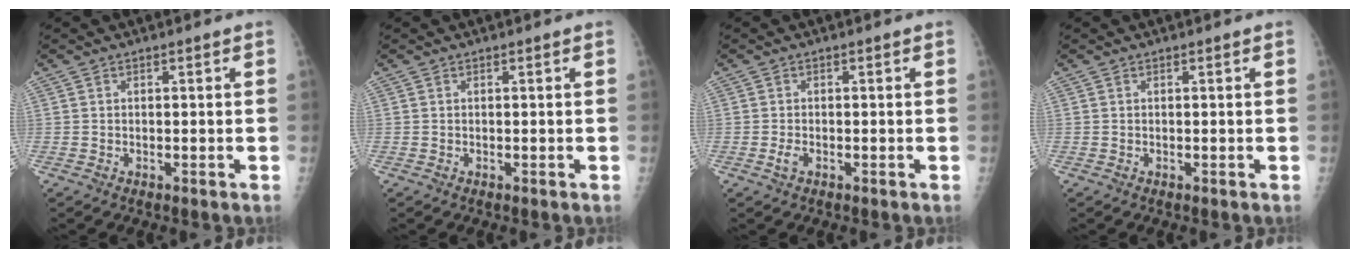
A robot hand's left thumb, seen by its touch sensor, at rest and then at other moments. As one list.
[{"total": 0.0}, {"total": 1.5, "force": [-0.7, 0.8, 1.0], "torque": [-0.025, 0.000, -0.015]}, {"total": 0.0}]